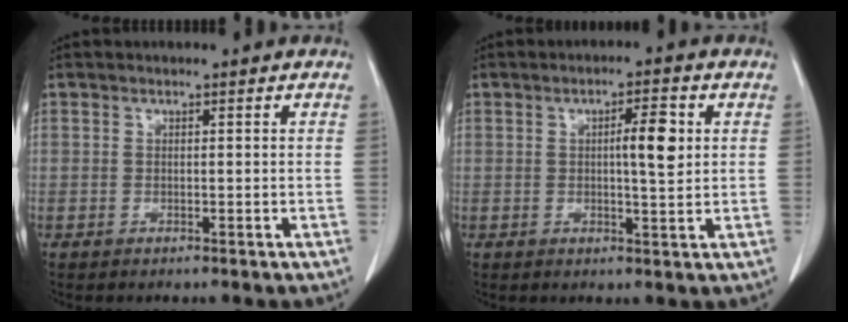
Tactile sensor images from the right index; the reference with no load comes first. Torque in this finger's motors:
{"motor_torque": [0.16, 0.07, 0.13, 0.03]}